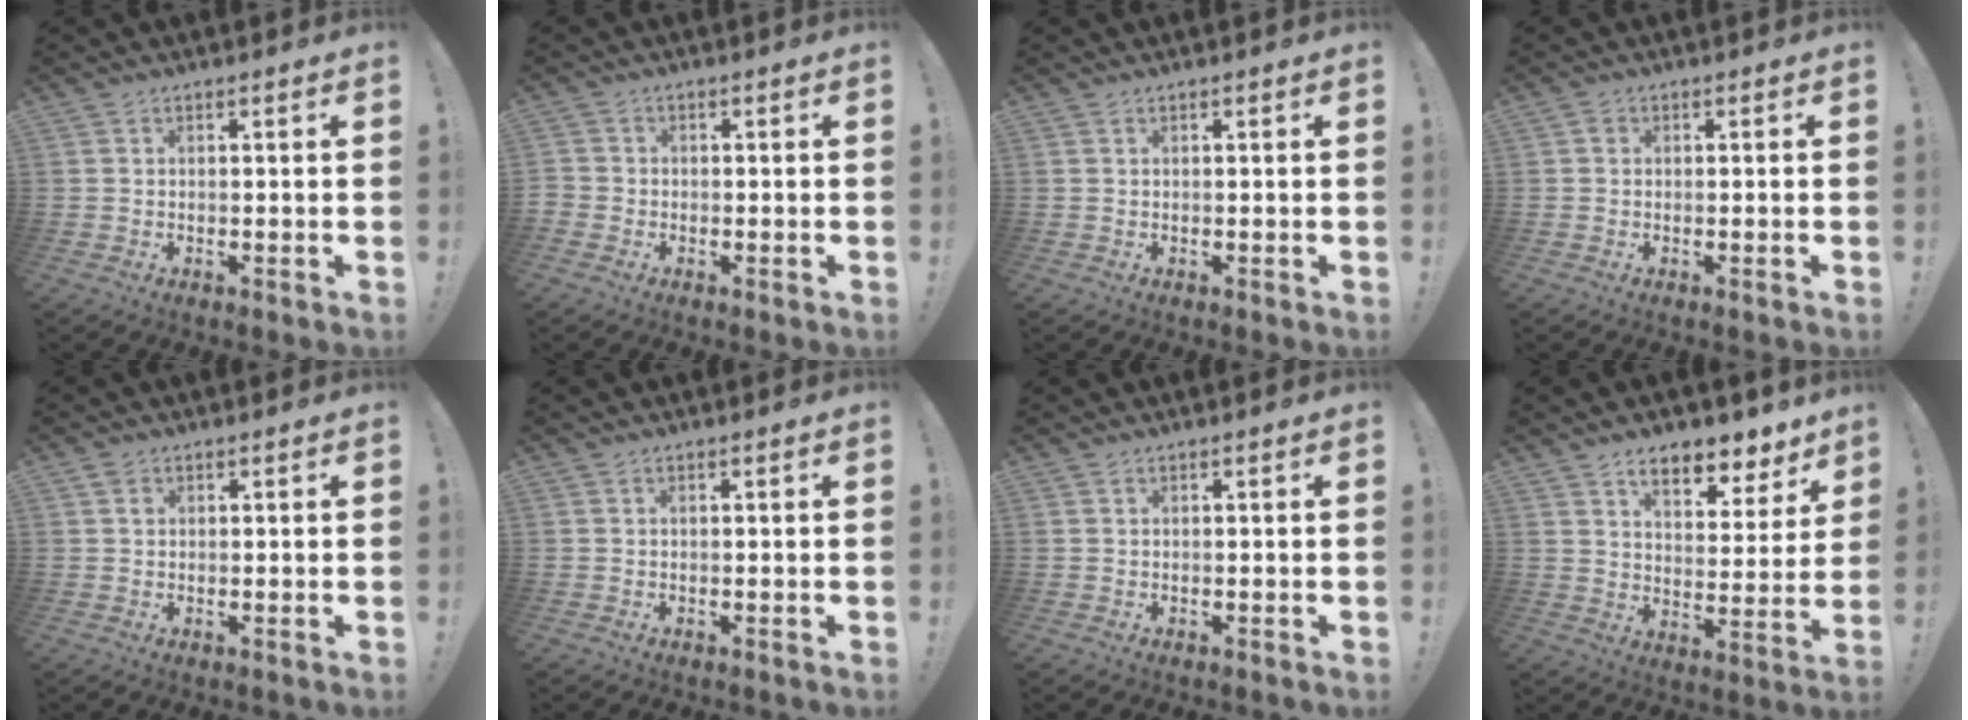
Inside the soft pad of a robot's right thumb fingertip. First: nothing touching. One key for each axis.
{"total": 2.0, "fx": -1.0, "fy": 1.6, "fz": 0.5, "tx": -0.005, "ty": 0.011, "tz": -0.019}
{"total": 0.0}
{"total": 0.7, "fx": -0.2, "fy": 0.6, "fz": 0.3, "tx": -0.007, "ty": 0.004, "tz": -0.003}
{"total": 1.2, "fx": 0.5, "fy": 1.0, "fz": 0.4, "tx": -0.003, "ty": 0.001, "tz": 0.008}
{"total": 0.0}
{"total": 0.0}
{"total": 9.9, "fx": 7.5, "fy": 4.4, "fz": 4.7, "tx": -0.062, "ty": -0.057, "tz": 0.135}